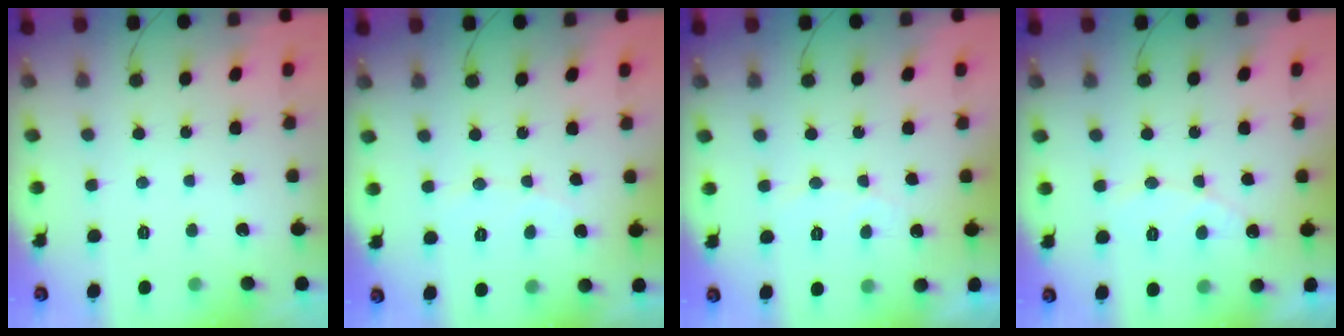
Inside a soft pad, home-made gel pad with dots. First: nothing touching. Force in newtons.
{"total": 3.7, "press": 3.7, "slide": 0.3}
{"total": 5.4, "press": 5.4, "slide": 0.4}
{"total": 6.6, "press": 6.6, "slide": 0.5}